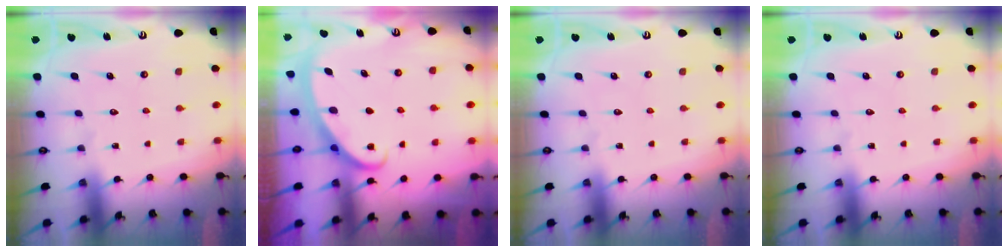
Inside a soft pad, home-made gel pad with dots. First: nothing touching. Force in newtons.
{"total": 2.7, "press": 2.7, "slide": 0.3}
{"total": 0.0}
{"total": 0.0}